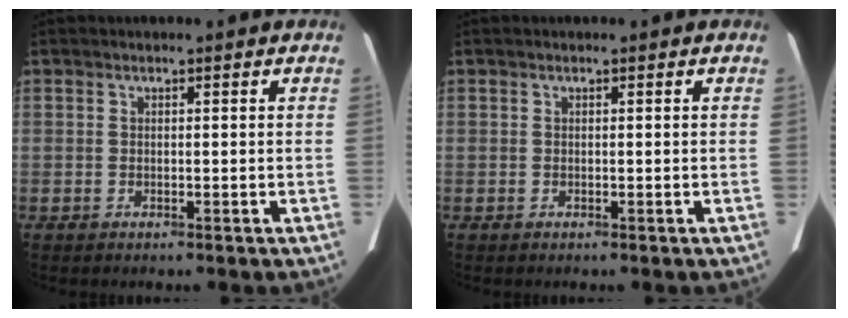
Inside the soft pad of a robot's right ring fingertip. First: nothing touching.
{"total": 0.0}